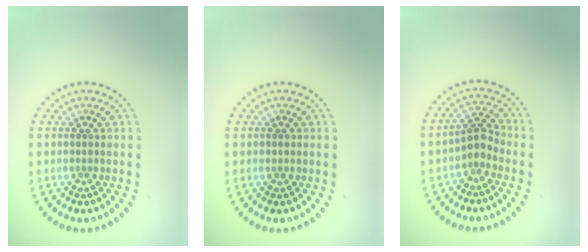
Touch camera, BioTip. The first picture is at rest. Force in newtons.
{"total": 0.8, "press": 0.8, "slide": 0.2}
{"total": 2.3, "press": 1.9, "slide": 1.3}